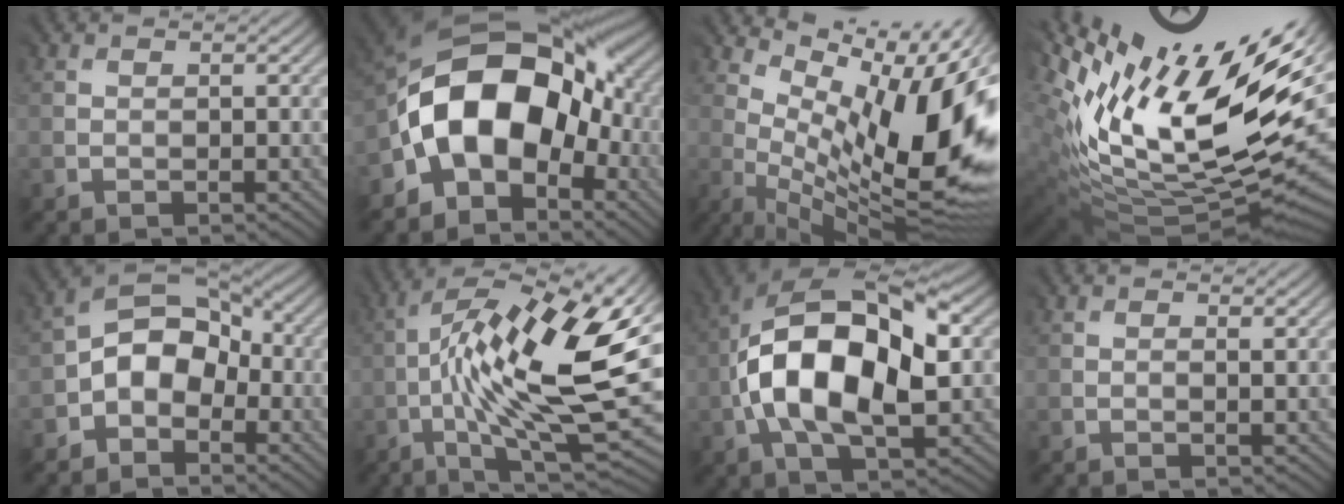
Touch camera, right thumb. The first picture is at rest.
{"total": 13.3, "force": [-3.2, 9.1, 9.1], "torque": [-0.133, 0.009, -0.069]}
{"total": 16.9, "force": [2.8, 6.3, 15.4], "torque": [-0.215, -0.007, 0.056]}
{"total": 17.5, "force": [7.1, 6.0, 14.8], "torque": [-0.262, 0.014, 0.141]}
{"total": 7.2, "force": [-2.2, 5.1, 4.6], "torque": [-0.069, 0.007, -0.054]}
{"total": 17.7, "force": [-0.1, 5.2, 16.9], "torque": [-0.280, 0.000, 0.009]}
{"total": 15.4, "force": [-0.5, 7.7, 13.3], "torque": [-0.240, 0.021, -0.013]}
{"total": 0.5, "force": [0.2, 0.0, 0.5], "torque": [-0.008, -0.006, 0.004]}